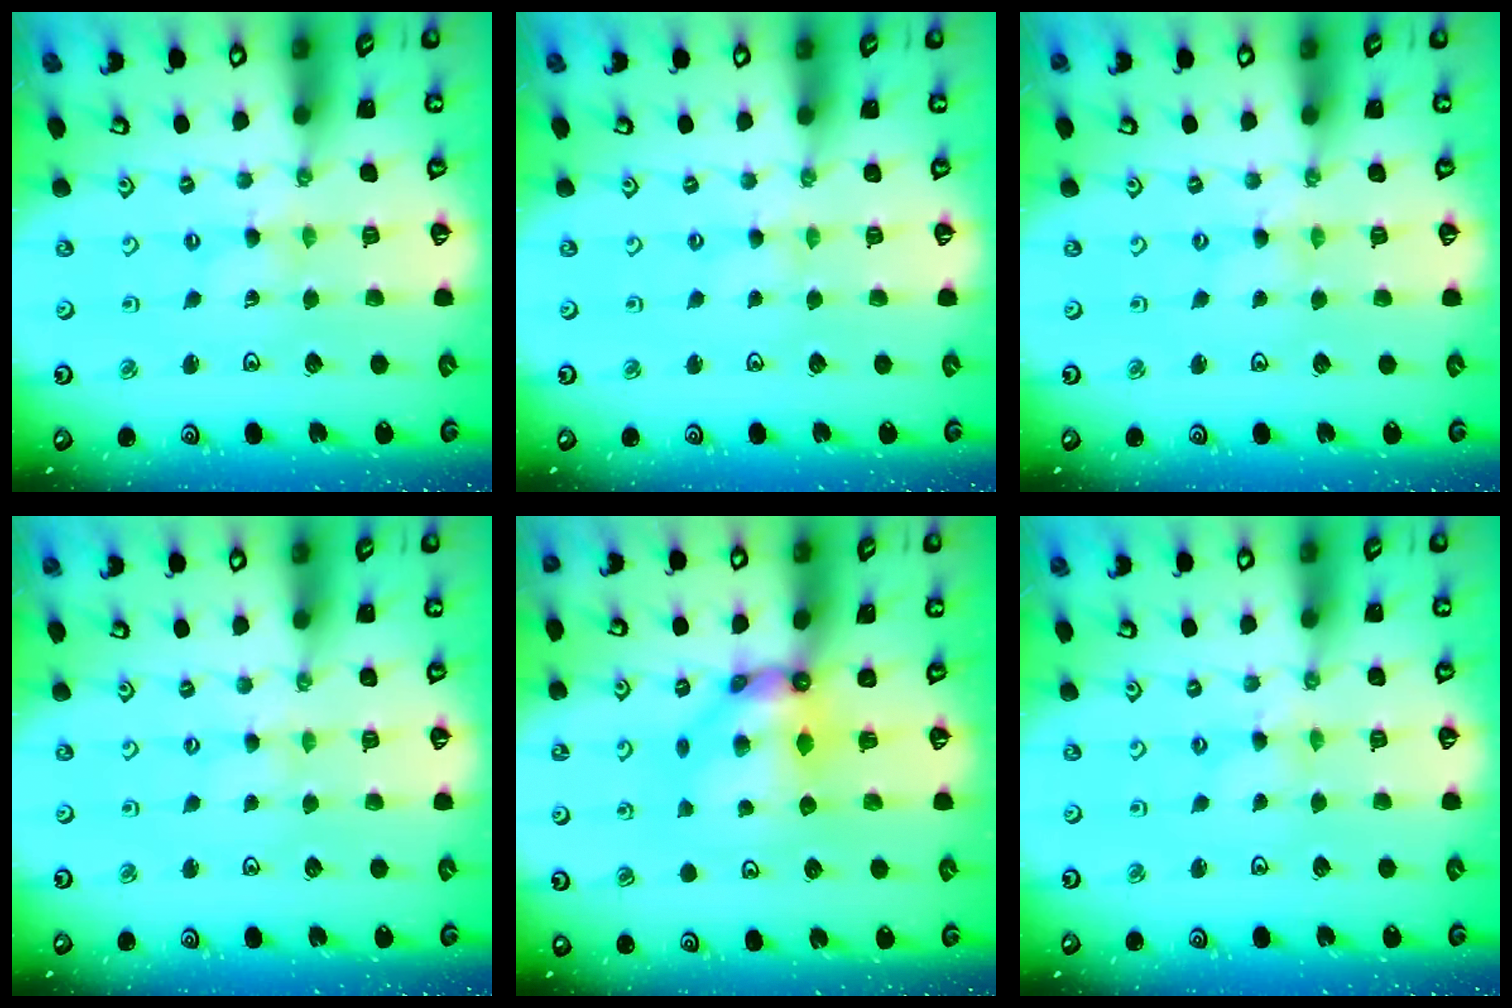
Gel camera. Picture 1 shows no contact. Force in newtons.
{"total": 1.3, "press": 1.3, "slide": 0.3}
{"total": 0.0}
{"total": 0.8, "press": 0.8, "slide": 0.2}
{"total": 9.4, "press": 9.4, "slide": 0.6}
{"total": 0.7, "press": 0.6, "slide": 0.2}